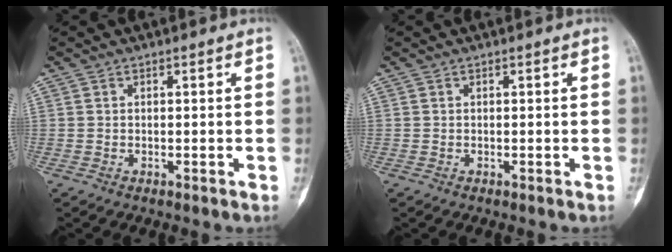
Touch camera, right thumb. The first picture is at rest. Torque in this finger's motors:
{"motor_torque": [0.20, -0.22, 0.18, 0.00, 0.00]}